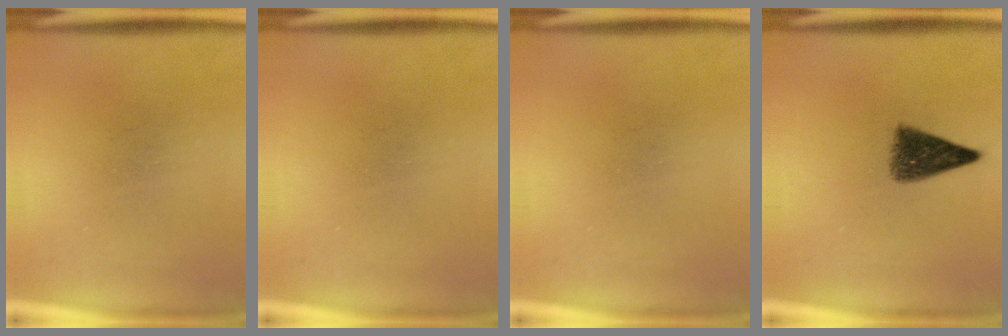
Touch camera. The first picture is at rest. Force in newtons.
{"total": 0.0}
{"total": 0.0}
{"total": 6.2}